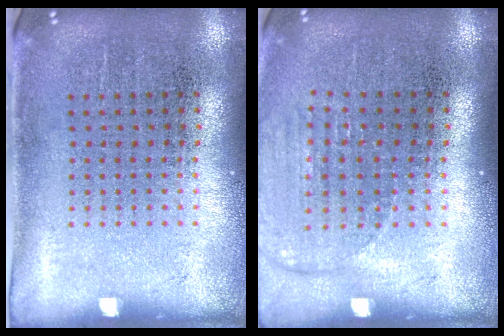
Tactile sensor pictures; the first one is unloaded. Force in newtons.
{"total": 1.4, "press": 1.2, "slide": 0.6}